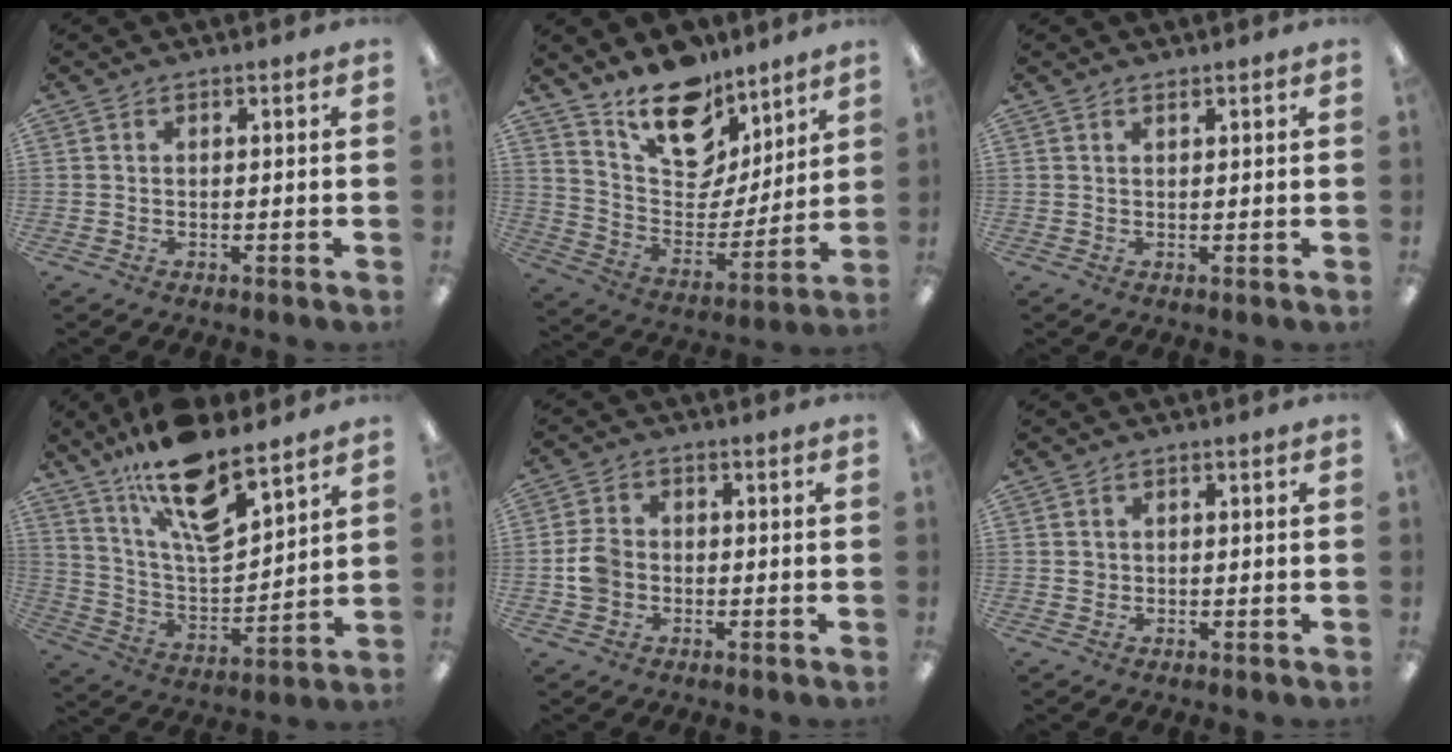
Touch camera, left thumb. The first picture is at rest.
{"total": 17.5, "force": [13.1, 9.6, 6.6], "torque": [-0.110, -0.094, 0.240]}
{"total": 0.8, "force": [0.7, 0.3, 0.2], "torque": [-0.004, 0.000, 0.014]}
{"total": 17.9, "force": [13.2, 6.1, 10.4], "torque": [-0.178, -0.083, 0.227]}
{"total": 5.5, "force": [-0.9, 4.6, 2.9], "torque": [-0.057, 0.010, -0.015]}
{"total": 1.1, "force": [0.2, 1.1, 0.1], "torque": [-0.004, 0.007, 0.001]}